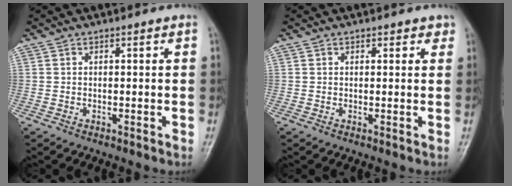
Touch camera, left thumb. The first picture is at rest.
{"total": 1.6, "force": [1.1, 1.0, 0.6], "torque": [0.010, -0.004, 0.008]}